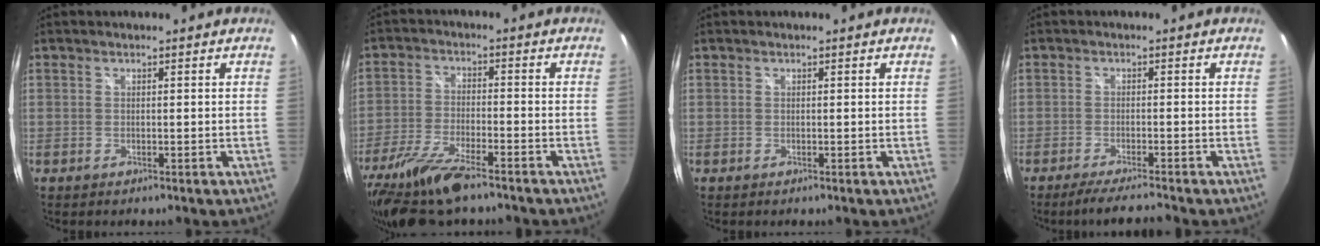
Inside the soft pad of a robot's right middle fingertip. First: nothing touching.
{"total": 13.7, "force": [-10.7, 2.9, 8.1], "torque": [-0.186, -0.041, -0.200]}
{"total": 0.0}
{"total": 5.0, "force": [-4.4, -0.4, 2.2], "torque": [-0.053, -0.015, -0.078]}